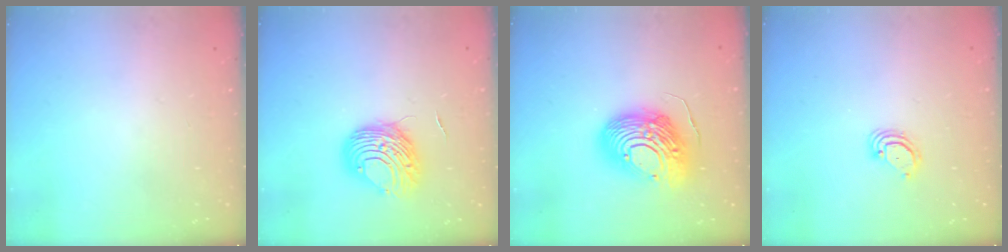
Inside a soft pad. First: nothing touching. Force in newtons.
{"total": 9.2, "press": 9.2, "slide": 1.1}
{"total": 17.4, "press": 17.3, "slide": 1.6}
{"total": 3.1, "press": 3.1, "slide": 0.2}